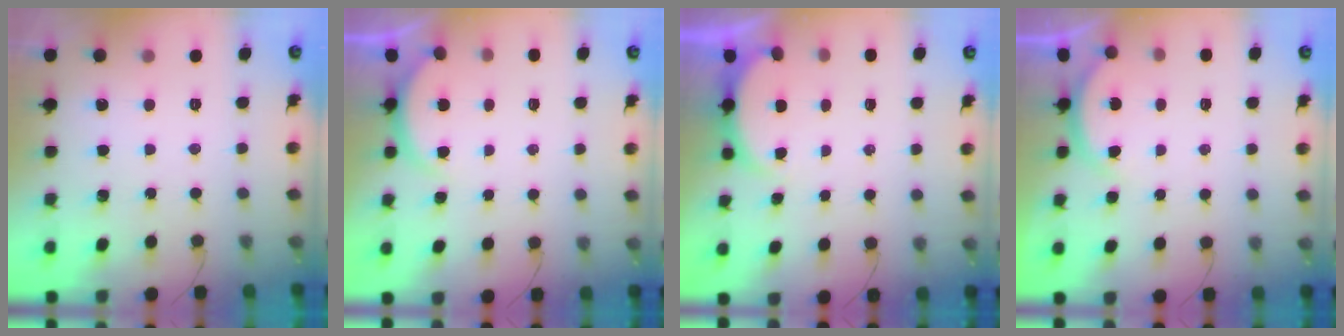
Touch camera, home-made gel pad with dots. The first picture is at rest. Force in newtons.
{"total": 1.9, "press": 1.9, "slide": 0.5}
{"total": 2.6, "press": 2.6, "slide": 0.6}
{"total": 2.8, "press": 2.8, "slide": 0.6}